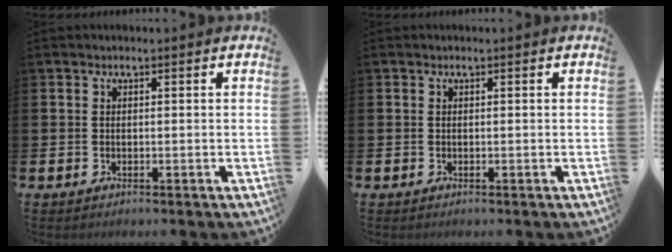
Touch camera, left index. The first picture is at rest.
{"total": 0.0}